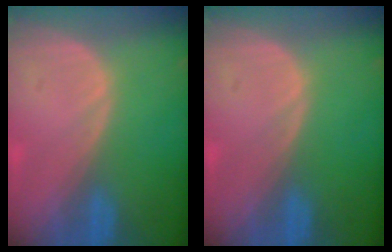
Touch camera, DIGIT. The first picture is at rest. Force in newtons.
{"total": 0.0}